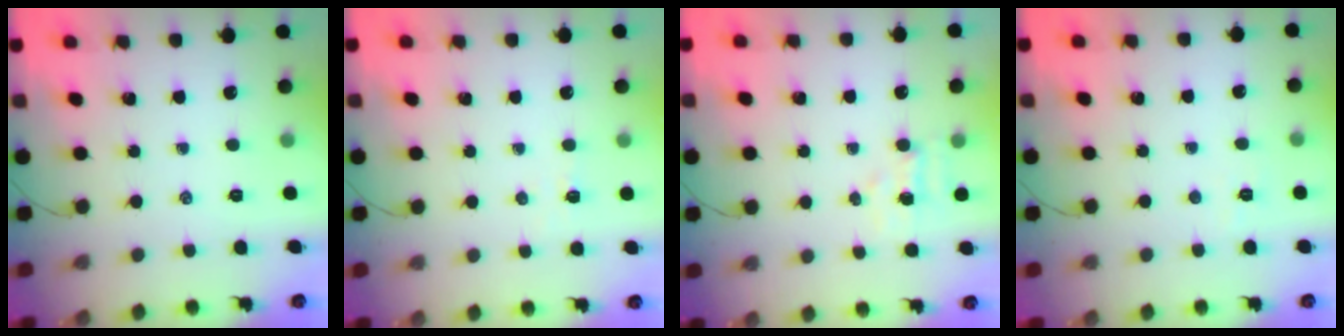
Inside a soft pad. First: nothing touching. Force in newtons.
{"total": 2.6, "press": 2.5, "slide": 0.8}
{"total": 4.3, "press": 4.2, "slide": 0.9}
{"total": 2.5, "press": 2.4, "slide": 0.7}